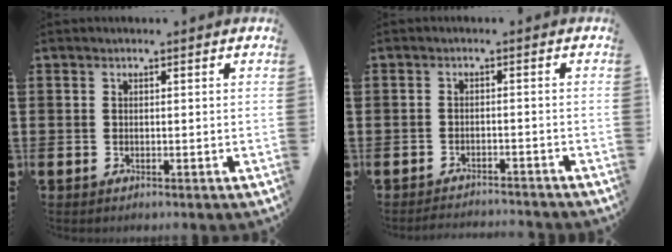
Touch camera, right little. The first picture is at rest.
{"total": 1.7, "force": [-1.7, -0.1, -0.1], "torque": [-0.003, 0.005, -0.036]}